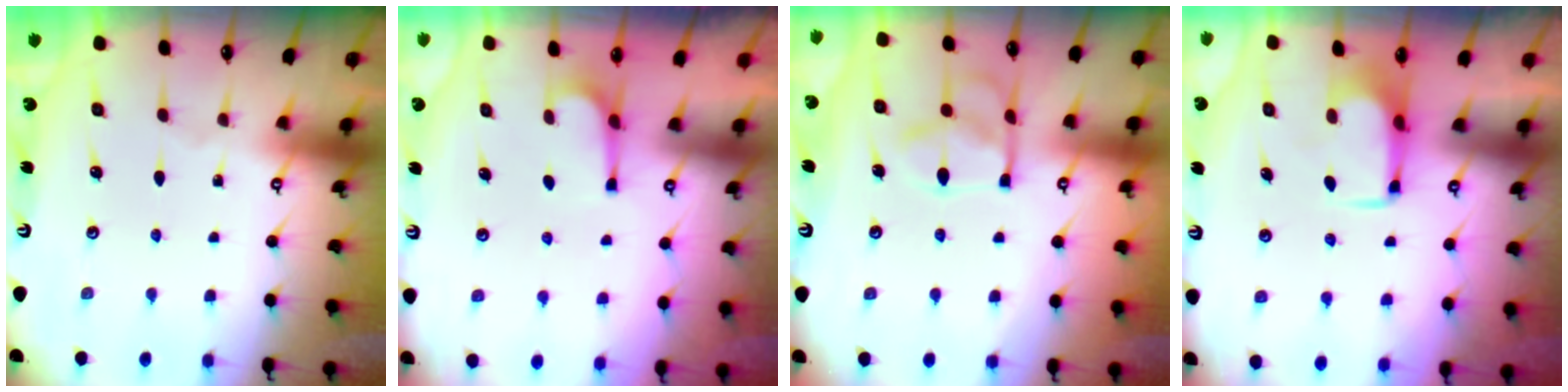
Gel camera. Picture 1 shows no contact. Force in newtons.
{"total": 3.0, "press": 2.9, "slide": 0.7}
{"total": 11.4, "press": 11.4, "slide": 0.8}
{"total": 2.1, "press": 2.1, "slide": 0.4}